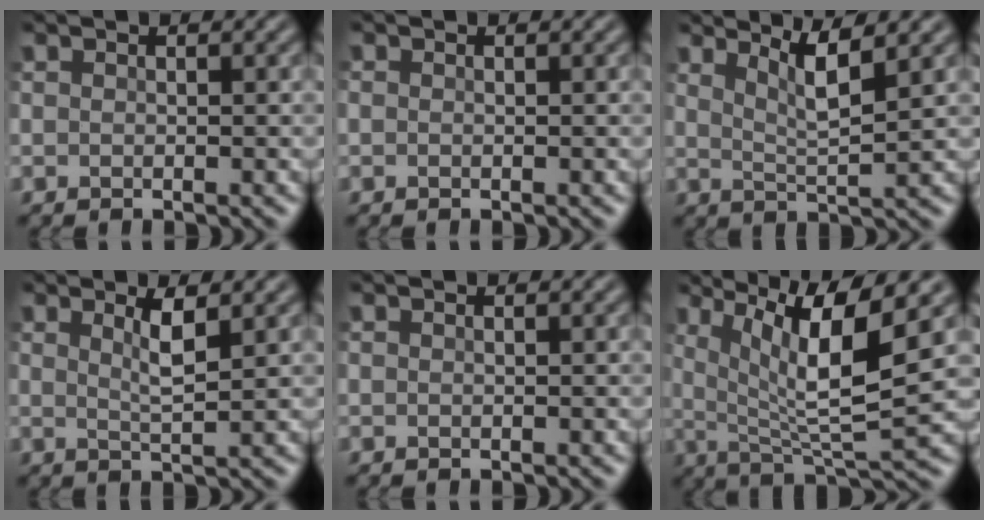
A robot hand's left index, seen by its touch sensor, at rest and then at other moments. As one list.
[{"total": 0.0}, {"total": 3.3, "force": [2.0, 0.5, 2.6], "torque": [-0.042, -0.004, 0.040]}, {"total": 2.2, "force": [0.8, 0.5, 2.0], "torque": [-0.029, -0.004, 0.013]}, {"total": 0.0}, {"total": 9.2, "force": [3.0, 2.1, 8.4], "torque": [-0.138, -0.003, 0.058]}]